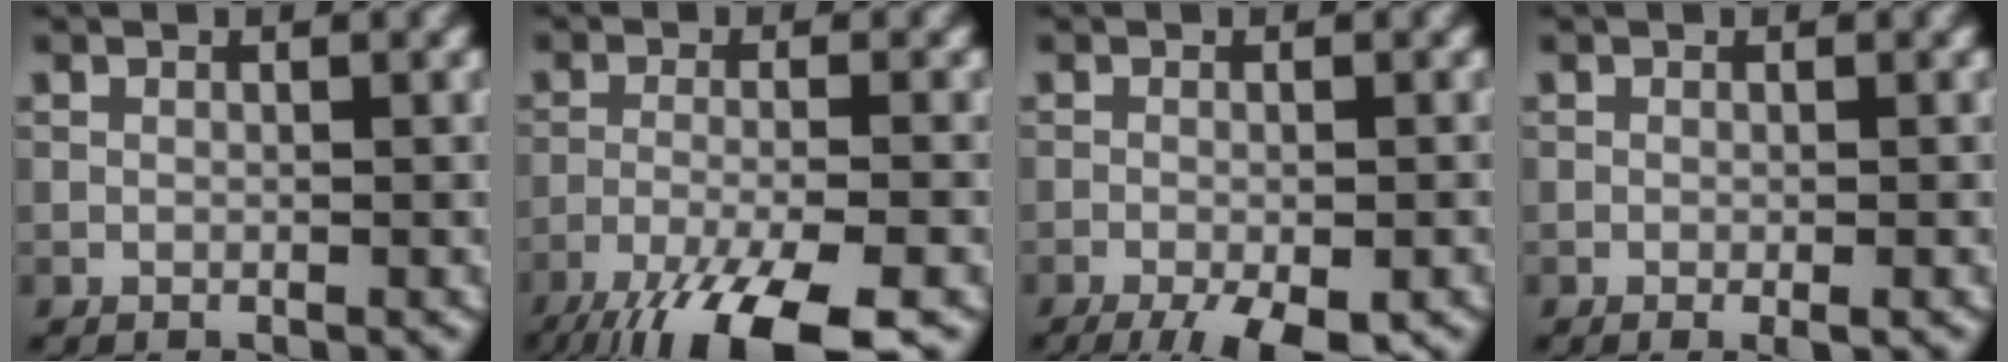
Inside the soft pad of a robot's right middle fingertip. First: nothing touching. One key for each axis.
{"total": 10.1, "fx": -7.2, "fy": 2.0, "fz": 6.8, "tx": -0.113, "ty": -0.024, "tz": -0.122}
{"total": 6.5, "fx": -4.1, "fy": 1.8, "fz": 4.6, "tx": -0.071, "ty": -0.022, "tz": -0.059}
{"total": 1.0, "fx": -0.4, "fy": 0.1, "fz": 1.0, "tx": -0.014, "ty": -0.005, "tz": -0.007}